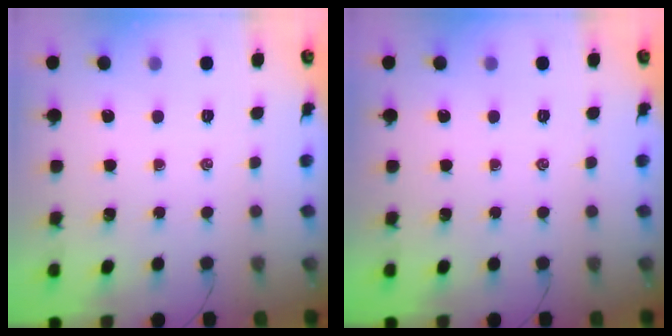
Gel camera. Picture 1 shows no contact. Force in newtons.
{"total": 0.0}